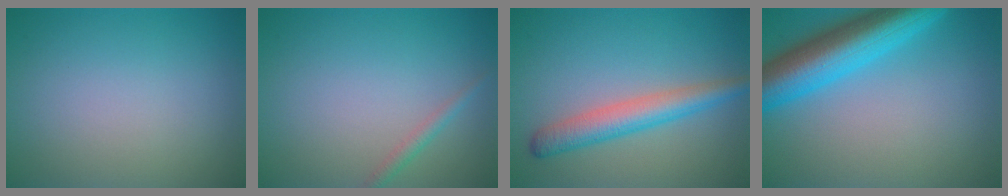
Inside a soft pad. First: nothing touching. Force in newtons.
{"total": 1.2, "press": 1.2, "slide": 0.0}
{"total": 4.1, "press": 4.1, "slide": 0.1}
{"total": 8.7, "press": 8.7, "slide": 0.4}